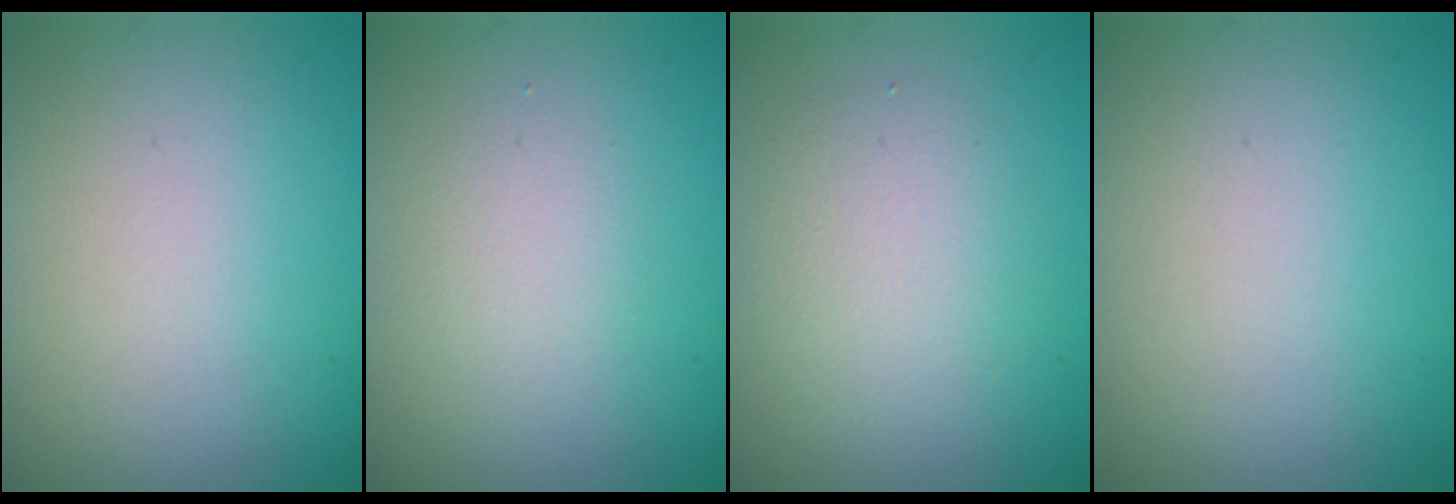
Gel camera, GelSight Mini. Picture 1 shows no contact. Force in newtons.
{"total": 1.7, "press": 1.7, "slide": 0.2}
{"total": 3.1, "press": 3.1, "slide": 0.1}
{"total": 0.0}